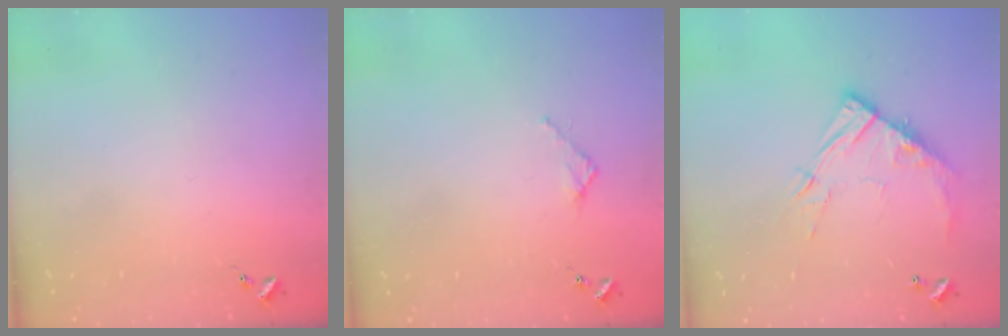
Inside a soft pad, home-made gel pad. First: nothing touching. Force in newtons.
{"total": 2.4, "press": 2.3, "slide": 0.3}
{"total": 12.4, "press": 12.3, "slide": 1.2}